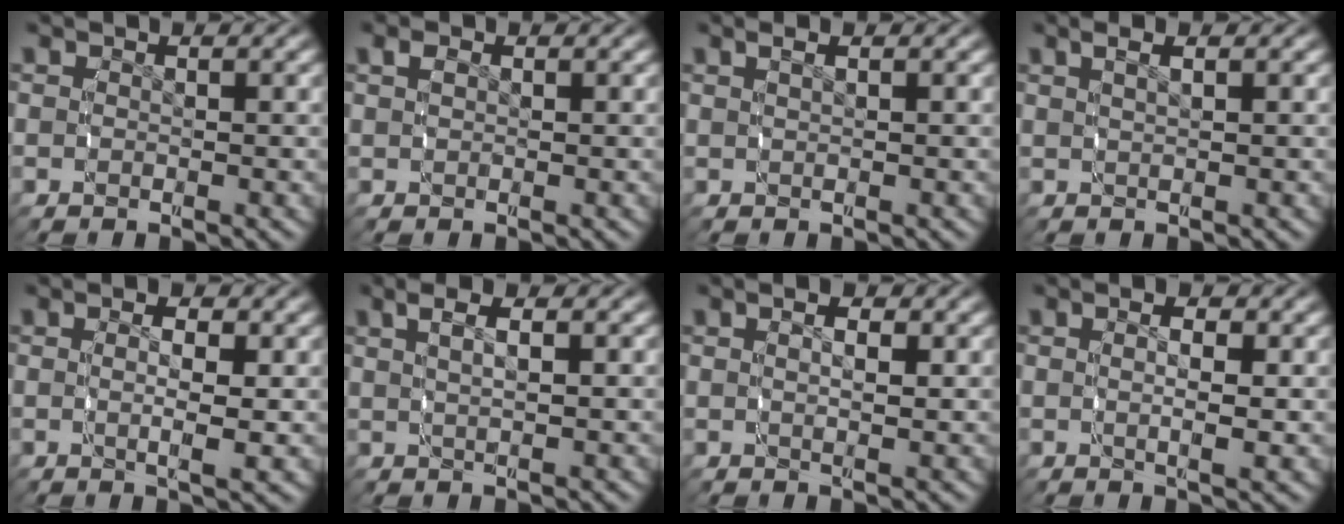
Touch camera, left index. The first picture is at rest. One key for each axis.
{"total": 0.7, "fx": 0.5, "fy": -0.1, "fz": 0.5, "tx": -0.011, "ty": -0.002, "tz": 0.016}
{"total": 1.3, "fx": 0.7, "fy": -0.4, "fz": 1.0, "tx": -0.008, "ty": 0.004, "tz": 0.015}
{"total": 2.2, "fx": 1.5, "fy": 0.1, "fz": 1.7, "tx": -0.014, "ty": 0.009, "tz": 0.025}
{"total": 3.0, "fx": 0.1, "fy": 0.2, "fz": 3.0, "tx": -0.039, "ty": -0.006, "tz": 0.003}
{"total": 3.7, "fx": 1.9, "fy": 1.1, "fz": 2.9, "tx": -0.036, "ty": 0.015, "tz": 0.029}
{"total": 2.1, "fx": 0.7, "fy": 0.4, "fz": 2.0, "tx": -0.020, "ty": -0.001, "tz": 0.013}
{"total": 2.7, "fx": 0.3, "fy": 0.3, "fz": 2.6, "tx": -0.032, "ty": -0.002, "tz": 0.005}